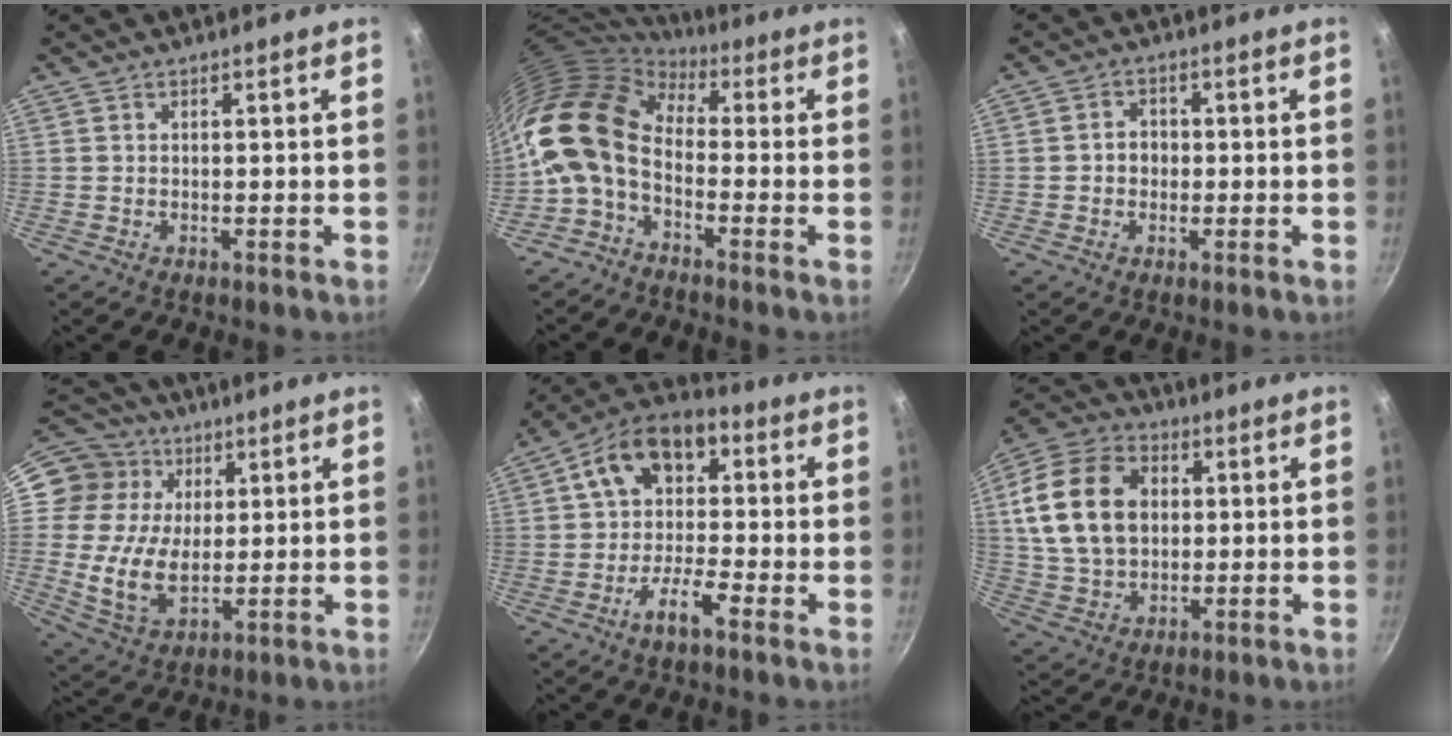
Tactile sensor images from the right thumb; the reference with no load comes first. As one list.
[{"total": 14.3, "force": [-0.4, 9.2, 10.9], "torque": [-0.206, 0.022, -0.027]}, {"total": 3.0, "force": [-0.3, 2.7, 1.4], "torque": [-0.004, 0.010, -0.006]}, {"total": 15.1, "force": [3.8, 12.2, 8.0], "torque": [-0.139, -0.012, 0.066]}, {"total": 13.2, "force": [-0.9, 8.3, 10.3], "torque": [-0.151, 0.043, -0.041]}, {"total": 17.4, "force": [3.1, 12.6, 11.6], "torque": [-0.196, 0.012, 0.054]}]